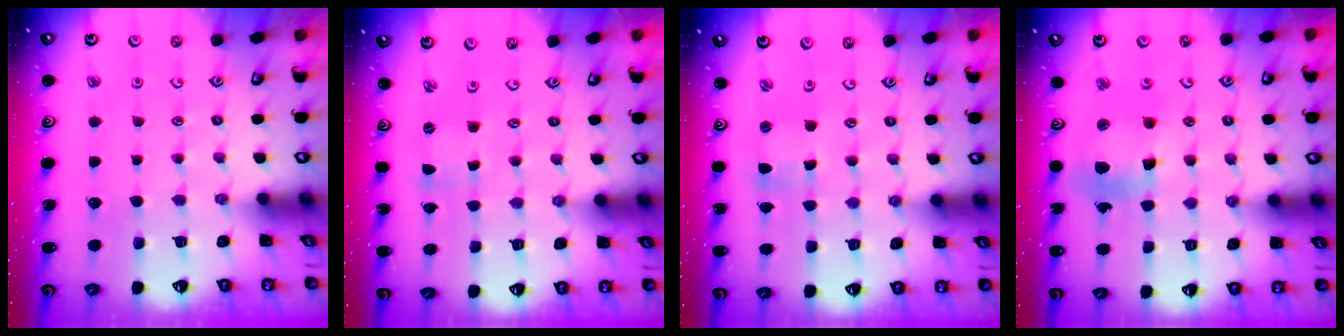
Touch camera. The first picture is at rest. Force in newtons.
{"total": 0.0}
{"total": 1.7, "press": 1.7, "slide": 0.2}
{"total": 11.5, "press": 11.2, "slide": 2.2}